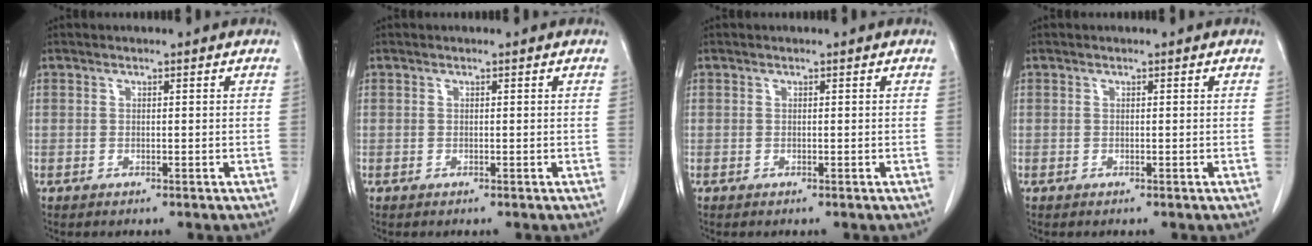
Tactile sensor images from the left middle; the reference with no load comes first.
{"total": 0.0}
{"total": 0.0}
{"total": 0.0}